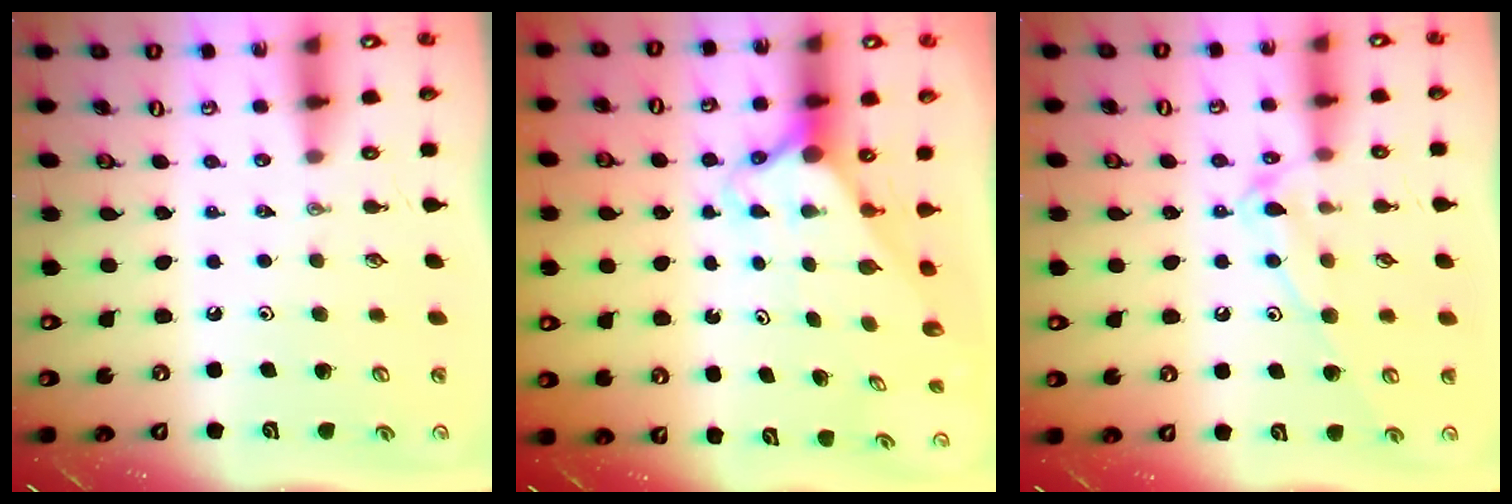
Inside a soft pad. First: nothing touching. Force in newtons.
{"total": 2.8, "press": 2.8, "slide": 0.2}
{"total": 13.0, "press": 13.0, "slide": 1.0}